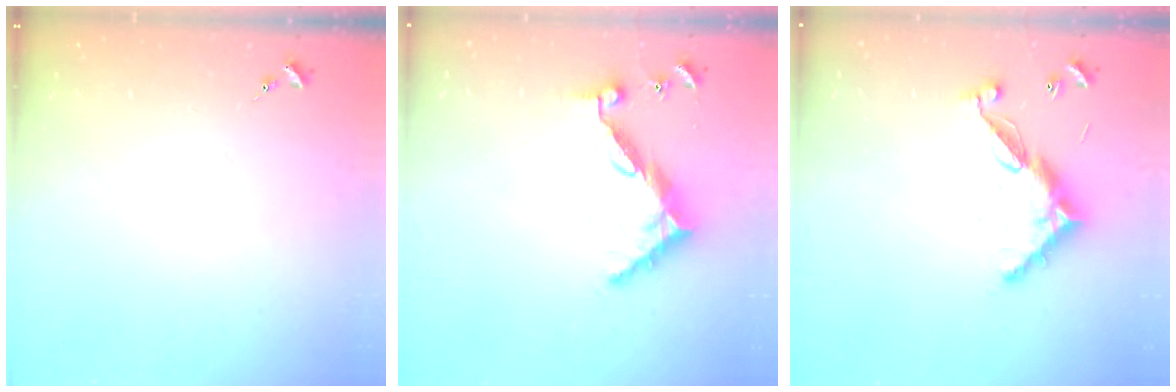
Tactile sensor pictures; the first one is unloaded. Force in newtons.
{"total": 9.6, "press": 9.6, "slide": 0.8}
{"total": 11.5, "press": 11.5, "slide": 0.4}